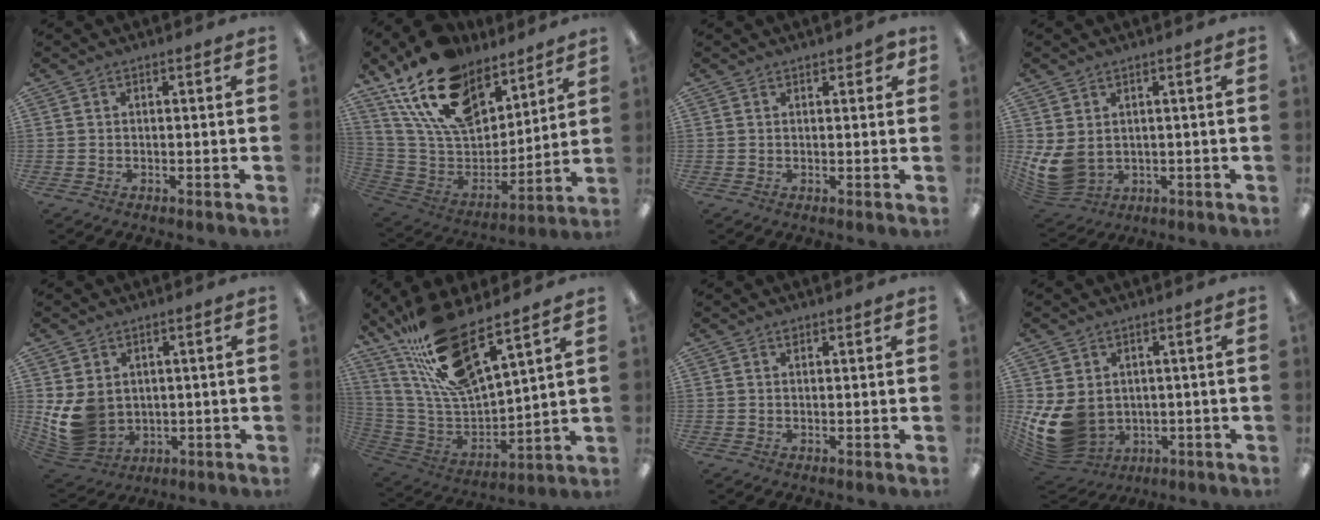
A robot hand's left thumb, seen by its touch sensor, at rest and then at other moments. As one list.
[{"total": 22.2, "force": [14.4, 12.4, 11.6], "torque": [-0.221, -0.074, 0.265]}, {"total": 2.5, "force": [1.6, 1.3, 1.4], "torque": [-0.013, -0.003, 0.025]}, {"total": 7.8, "force": [1.5, 5.6, 5.2], "torque": [-0.117, -0.016, 0.033]}, {"total": 9.9, "force": [1.0, 8.3, 5.3], "torque": [-0.135, -0.017, 0.023]}, {"total": 20.6, "force": [15.1, 5.5, 13.0], "torque": [-0.240, -0.095, 0.263]}, {"total": 1.1, "force": [0.8, 0.5, 0.5], "torque": [-0.005, -0.003, 0.013]}, {"total": 11.5, "force": [-0.5, 9.4, 6.7], "torque": [-0.153, -0.014, -0.001]}]